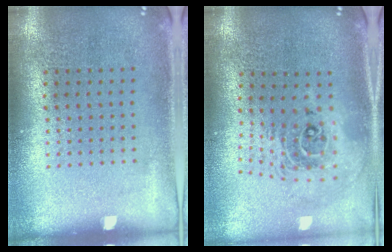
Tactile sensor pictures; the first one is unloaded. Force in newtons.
{"total": 2.2, "press": 1.7, "slide": 1.5}